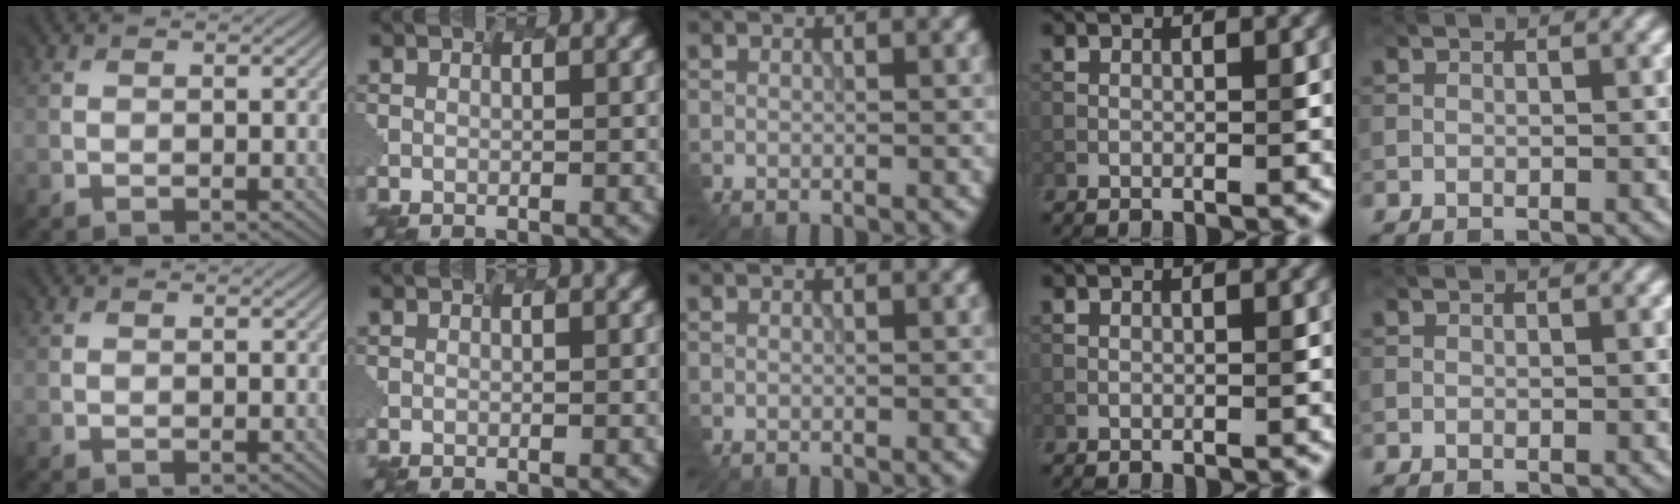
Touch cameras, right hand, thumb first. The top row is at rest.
{}